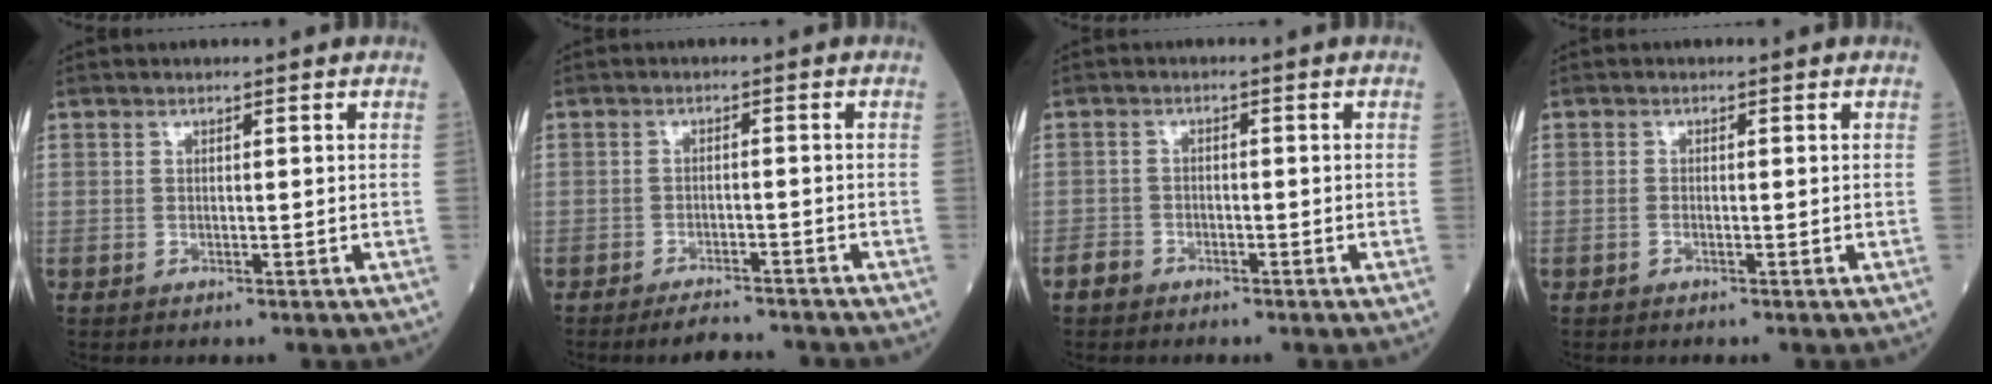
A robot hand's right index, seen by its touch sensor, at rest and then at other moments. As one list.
[{"total": 4.8, "force": [-4.6, 0.8, 1.4], "torque": [-0.018, -0.008, -0.071]}, {"total": 2.0, "force": [-1.6, 1.2, 0.3], "torque": [-0.009, 0.005, -0.030]}, {"total": 0.6, "force": [-0.4, 0.2, 0.4], "torque": [-0.007, 0.001, -0.008]}]